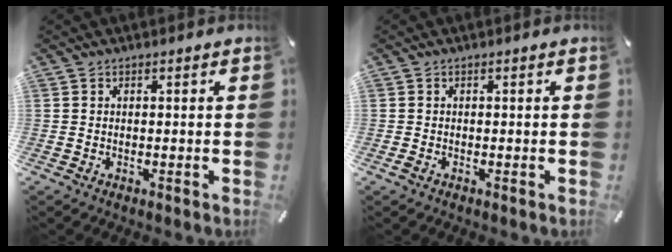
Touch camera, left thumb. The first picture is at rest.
{"total": 0.7, "force": [-0.3, 0.4, 0.4], "torque": [-0.006, 0.000, -0.006]}